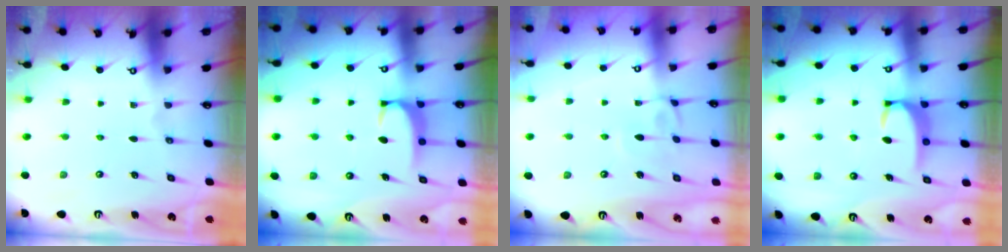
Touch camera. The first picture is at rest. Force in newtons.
{"total": 1.9, "press": 1.8, "slide": 0.5}
{"total": 3.9, "press": 3.9, "slide": 0.1}
{"total": 3.3, "press": 3.3, "slide": 0.5}